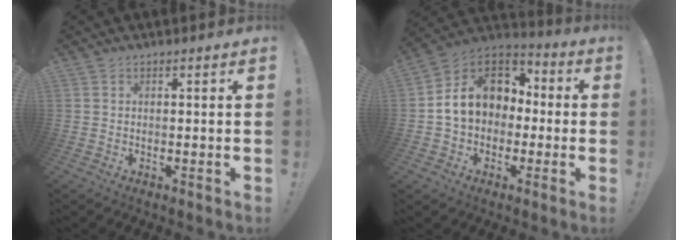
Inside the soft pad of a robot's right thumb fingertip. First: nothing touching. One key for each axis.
{"total": 14.8, "fx": 2.4, "fy": 11.6, "fz": 8.8, "tx": -0.137, "ty": 0.007, "tz": 0.051}